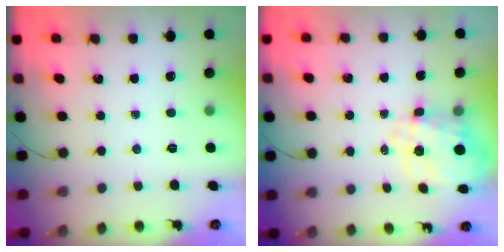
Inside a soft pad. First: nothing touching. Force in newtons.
{"total": 10.8, "press": 10.7, "slide": 1.2}